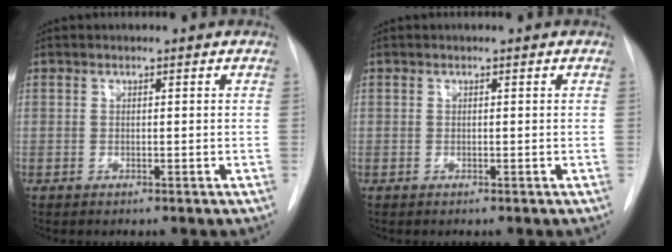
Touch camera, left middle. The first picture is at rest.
{"total": 0.0}